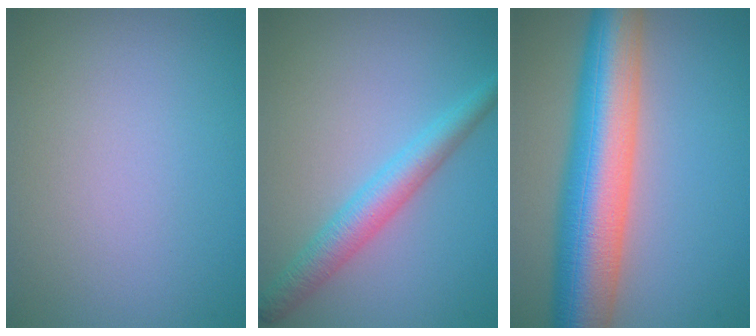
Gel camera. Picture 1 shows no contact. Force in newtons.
{"total": 3.6, "press": 3.6, "slide": 0.1}
{"total": 10.9, "press": 10.9, "slide": 0.1}